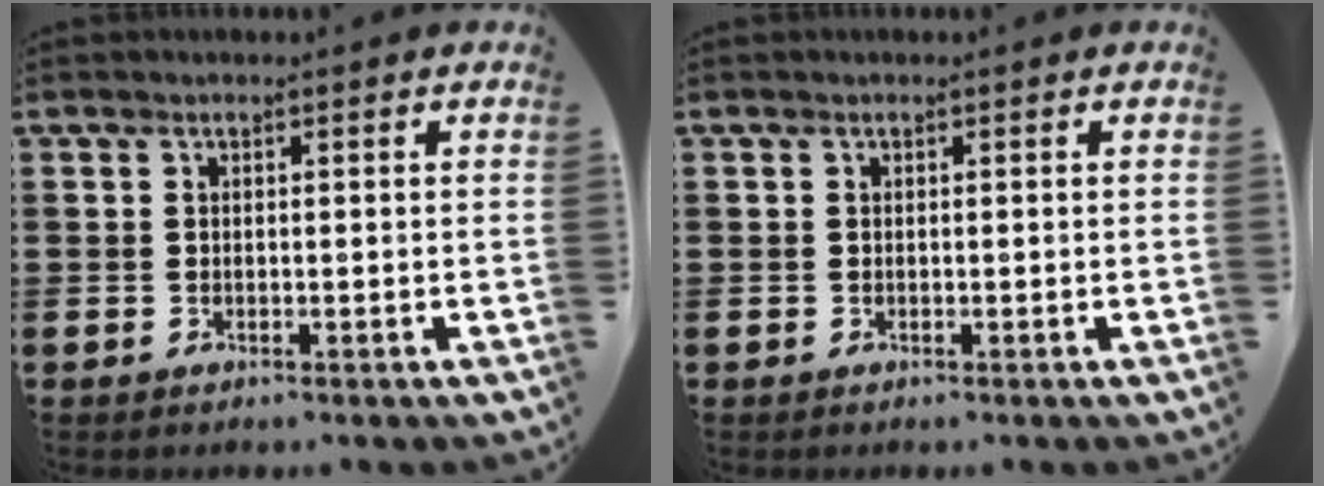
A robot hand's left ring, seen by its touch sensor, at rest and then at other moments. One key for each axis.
{"total": 0.0}